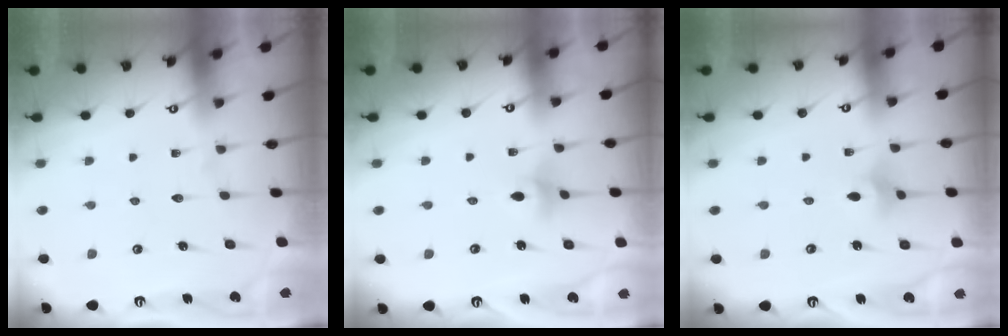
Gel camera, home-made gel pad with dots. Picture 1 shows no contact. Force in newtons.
{"total": 3.6, "press": 3.6, "slide": 0.5}
{"total": 3.4, "press": 3.4, "slide": 0.7}